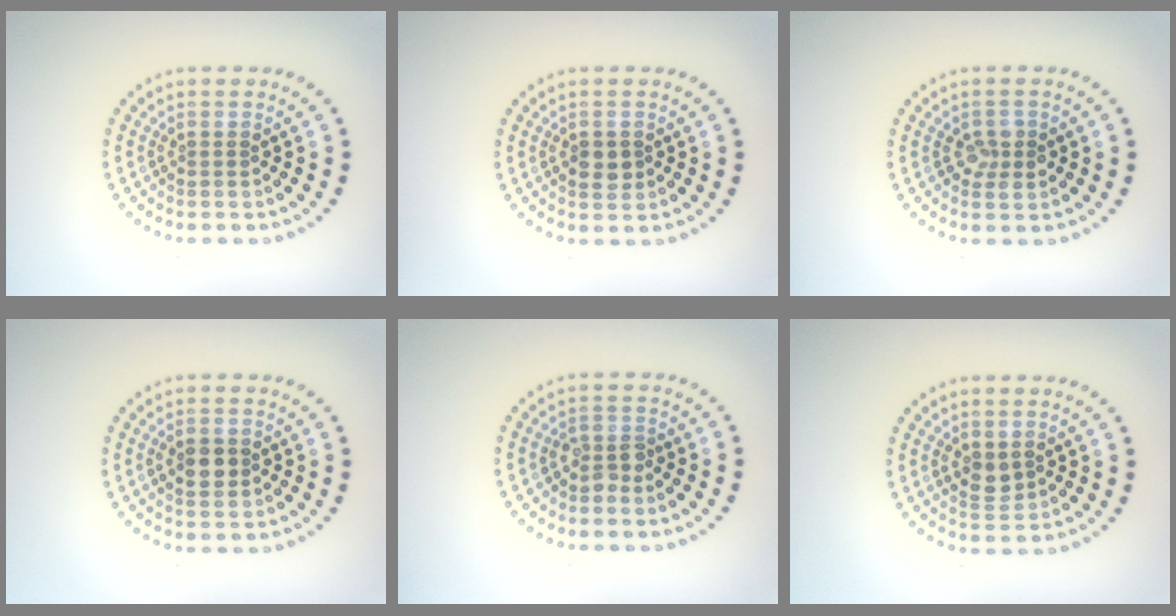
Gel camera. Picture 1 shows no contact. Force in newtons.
{"total": 1.8, "press": 1.8, "slide": 0.3}
{"total": 2.0, "press": 1.9, "slide": 0.3}
{"total": 2.7, "press": 2.7, "slide": 0.1}
{"total": 1.8, "press": 1.6, "slide": 0.8}
{"total": 1.7, "press": 1.7, "slide": 0.4}